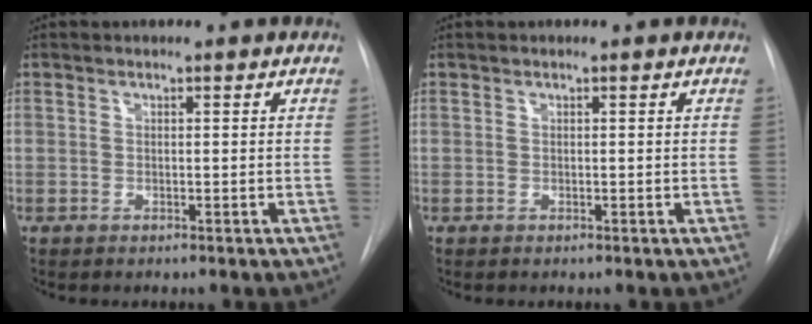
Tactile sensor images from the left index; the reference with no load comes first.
{"total": 0.0}